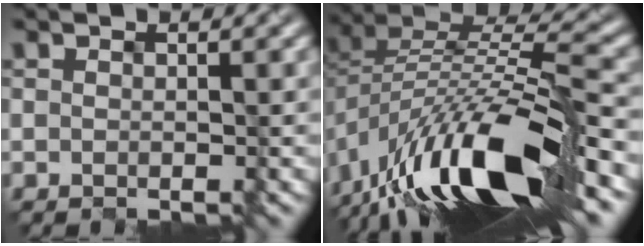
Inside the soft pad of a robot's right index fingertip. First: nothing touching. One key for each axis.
{"total": 15.4, "fx": -8.1, "fy": 5.1, "fz": 12.0, "tx": -0.223, "ty": 0.009, "tz": -0.141}